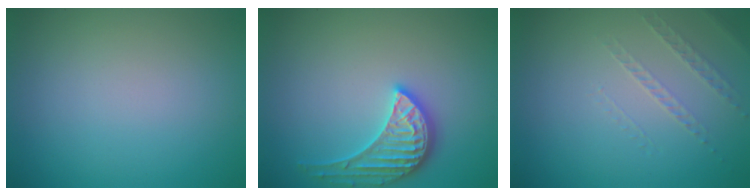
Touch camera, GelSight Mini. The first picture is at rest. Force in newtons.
{"total": 3.3, "press": 3.3, "slide": 0.4}
{"total": 1.1, "press": 0.6, "slide": 0.9}